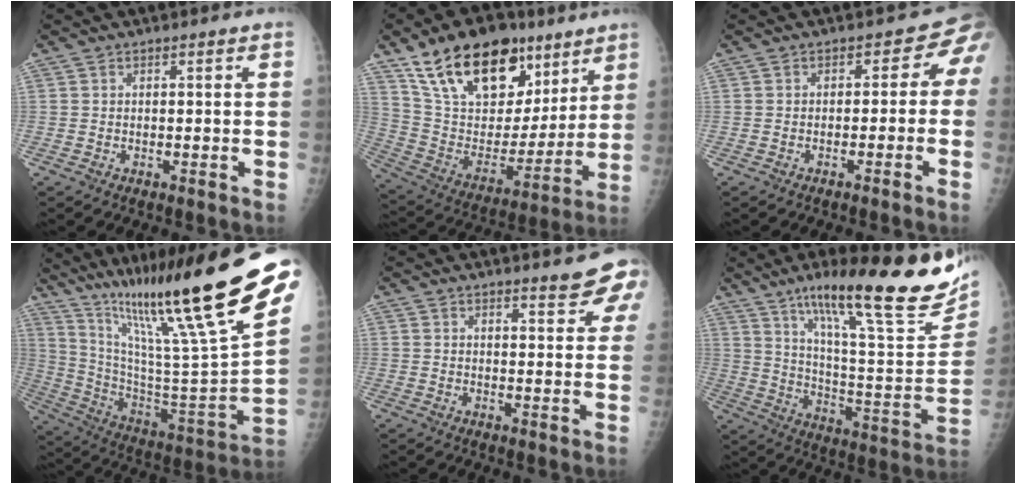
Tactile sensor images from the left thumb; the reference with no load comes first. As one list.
[{"total": 25.6, "force": [15.4, 14.4, 14.5], "torque": [-0.203, -0.034, 0.272]}, {"total": 3.8, "force": [-1.6, 3.1, 1.7], "torque": [0.010, 0.022, -0.028]}, {"total": 35.0, "force": [24.4, 3.5, 24.8], "torque": [-0.373, -0.108, 0.386]}, {"total": 7.2, "force": [5.2, 1.7, 4.7], "torque": [-0.036, -0.025, 0.053]}, {"total": 29.6, "force": [19.1, 6.2, 21.7], "torque": [-0.295, -0.070, 0.294]}]